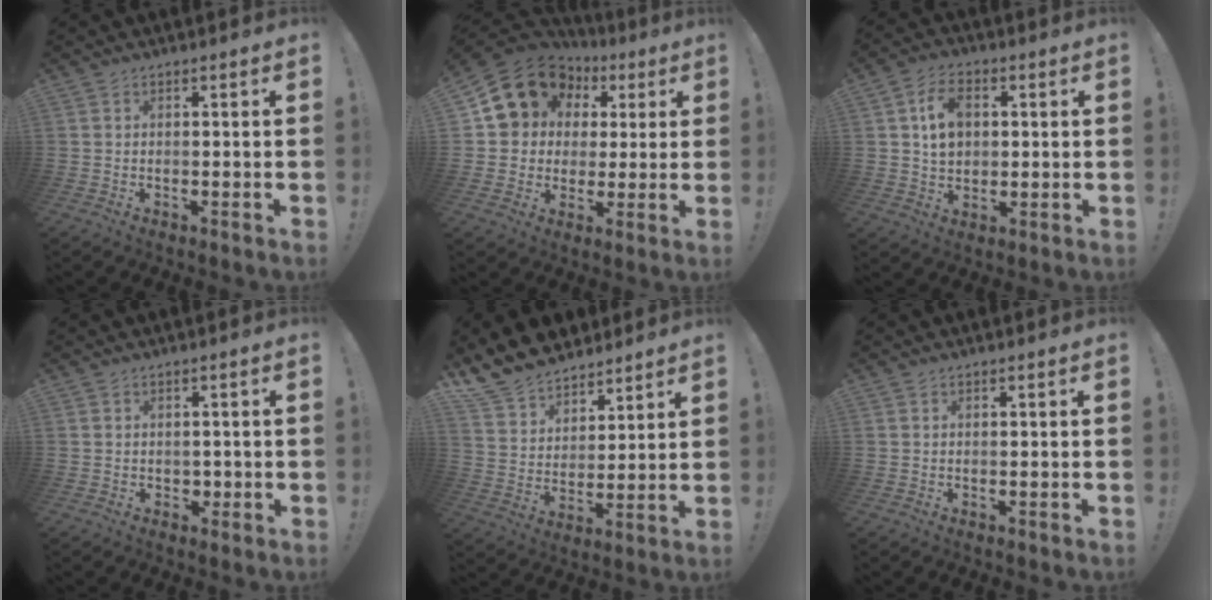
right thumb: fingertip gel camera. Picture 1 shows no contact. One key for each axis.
{"total": 15.0, "fx": 6.1, "fy": 12.7, "fz": 5.4, "tx": -0.077, "ty": -0.029, "tz": 0.132}
{"total": 10.0, "fx": 2.3, "fy": 7.6, "fz": 6.1, "tx": -0.087, "ty": 0.002, "tz": 0.042}
{"total": 1.7, "fx": 0.0, "fy": 1.6, "fz": 0.4, "tx": 0.004, "ty": -0.003, "tz": -0.002}
{"total": 13.0, "fx": 11.3, "fy": 5.9, "fz": 2.2, "tx": -0.062, "ty": -0.092, "tz": 0.217}
{"total": 0.0}